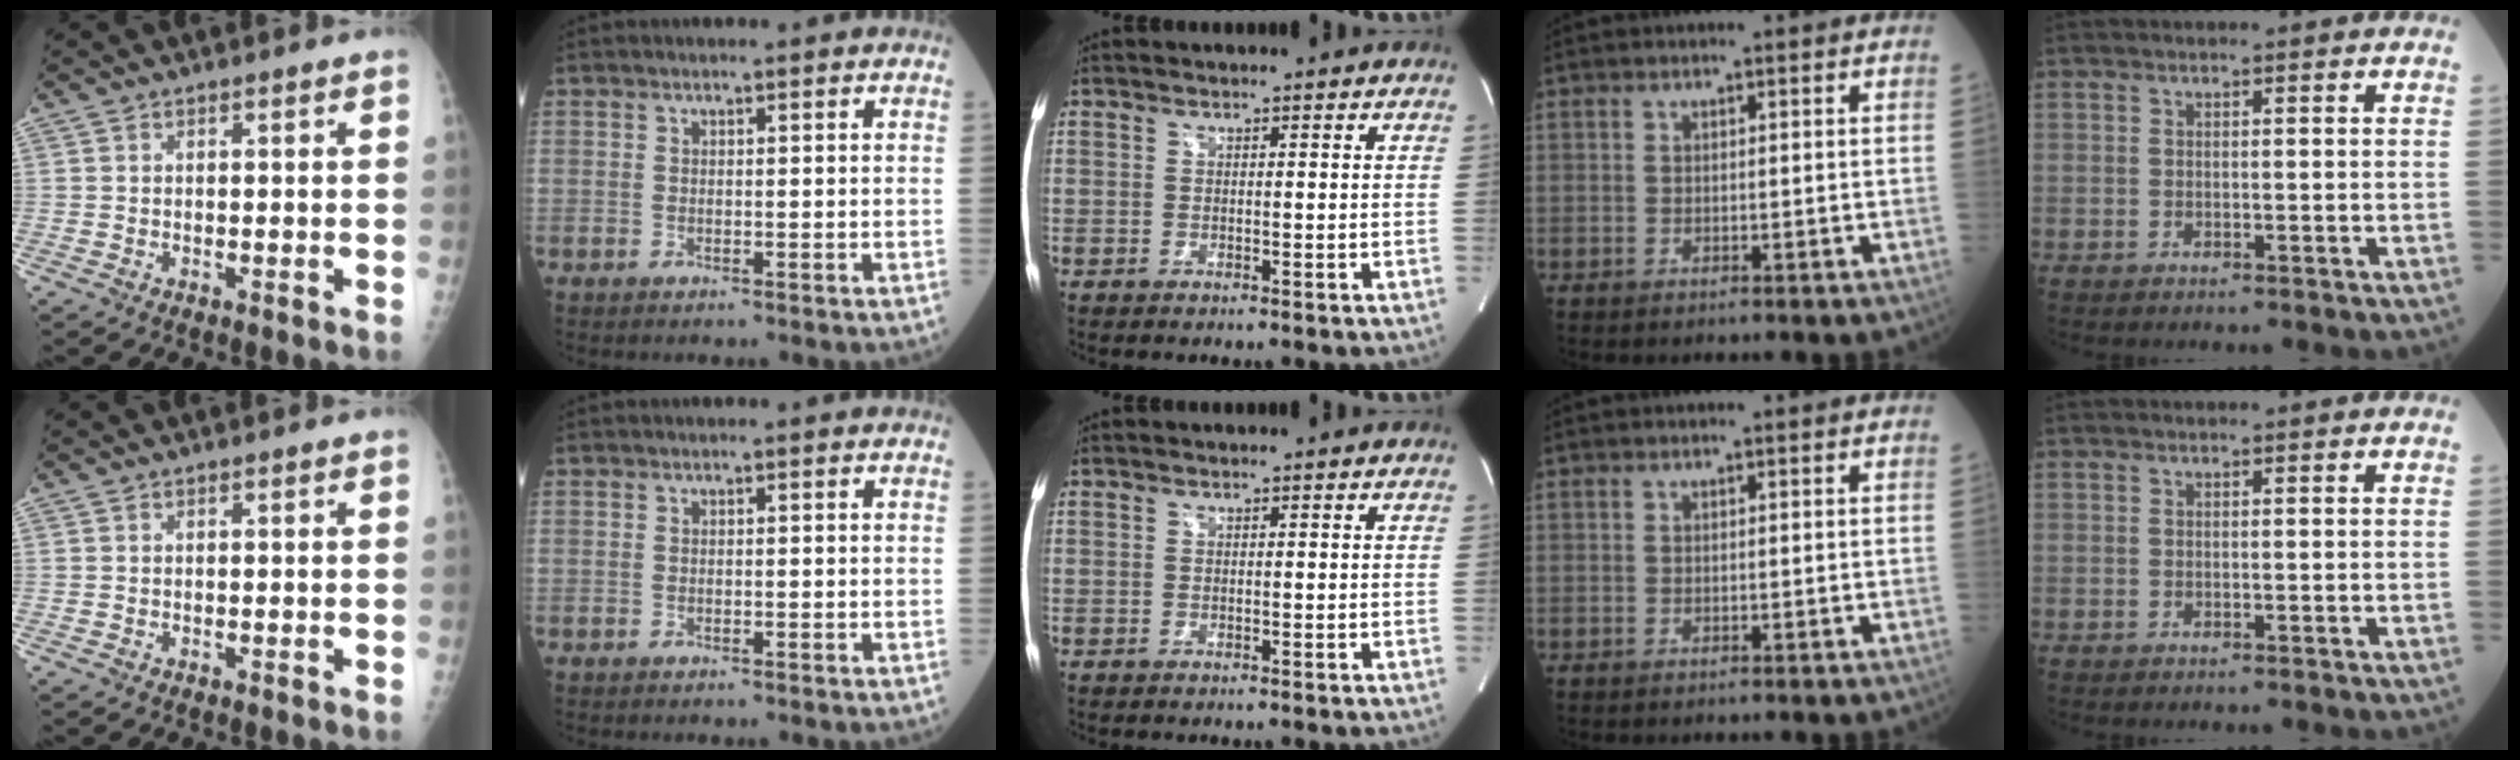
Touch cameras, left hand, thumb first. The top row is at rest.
{}